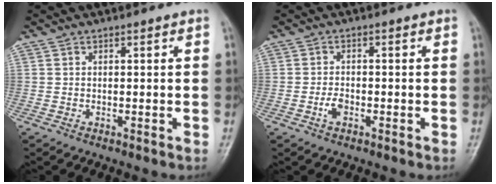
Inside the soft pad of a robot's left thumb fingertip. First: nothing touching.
{"total": 2.5, "force": [-1.1, 1.5, 1.7], "torque": [-0.029, 0.005, -0.024]}